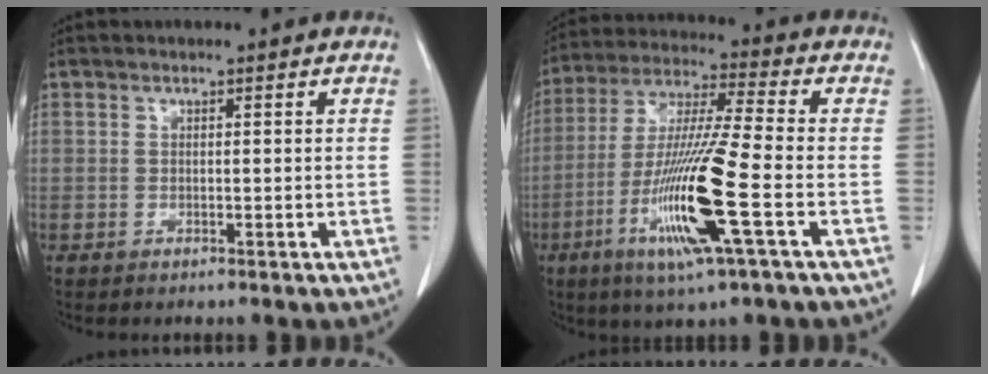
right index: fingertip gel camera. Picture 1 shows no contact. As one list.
[{"total": 16.2, "force": [-5.4, -0.2, 15.2], "torque": [-0.312, -0.023, -0.106]}]